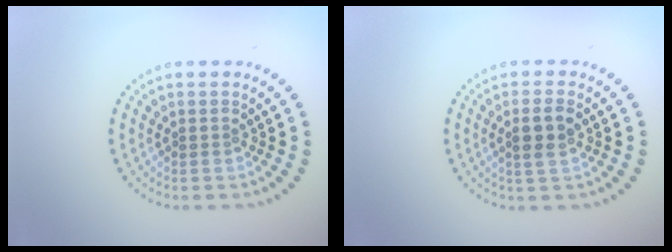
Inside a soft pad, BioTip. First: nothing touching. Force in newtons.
{"total": 2.4, "press": 2.2, "slide": 0.8}